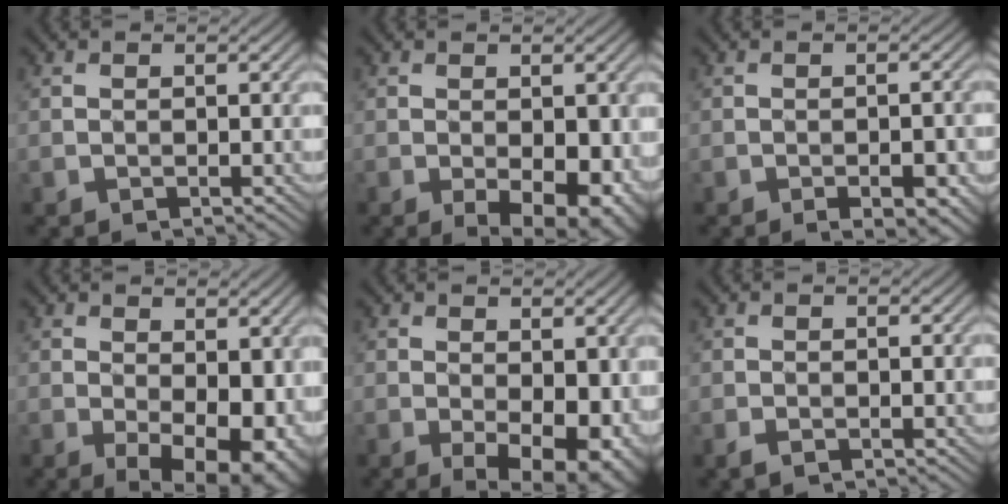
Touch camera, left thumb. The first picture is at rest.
{"total": 7.4, "force": [-2.5, 3.4, 6.1], "torque": [-0.081, -0.015, -0.026]}
{"total": 3.7, "force": [-2.1, 1.0, 2.8], "torque": [-0.045, 0.008, -0.023]}
{"total": 10.5, "force": [-1.5, 5.6, 8.7], "torque": [-0.120, -0.017, -0.007]}
{"total": 8.9, "force": [-1.9, 4.5, 7.5], "torque": [-0.098, -0.013, -0.018]}
{"total": 1.2, "force": [-0.5, 0.7, 0.8], "torque": [-0.022, -0.001, -0.009]}